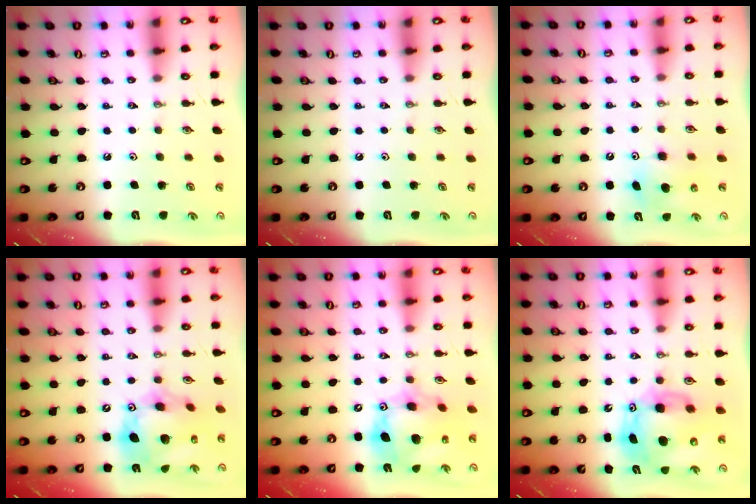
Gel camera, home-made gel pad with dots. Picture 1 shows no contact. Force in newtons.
{"total": 0.0}
{"total": 8.1, "press": 8.0, "slide": 0.7}
{"total": 16.7, "press": 16.6, "slide": 1.7}
{"total": 15.0, "press": 14.9, "slide": 1.3}
{"total": 13.8, "press": 13.7, "slide": 1.6}